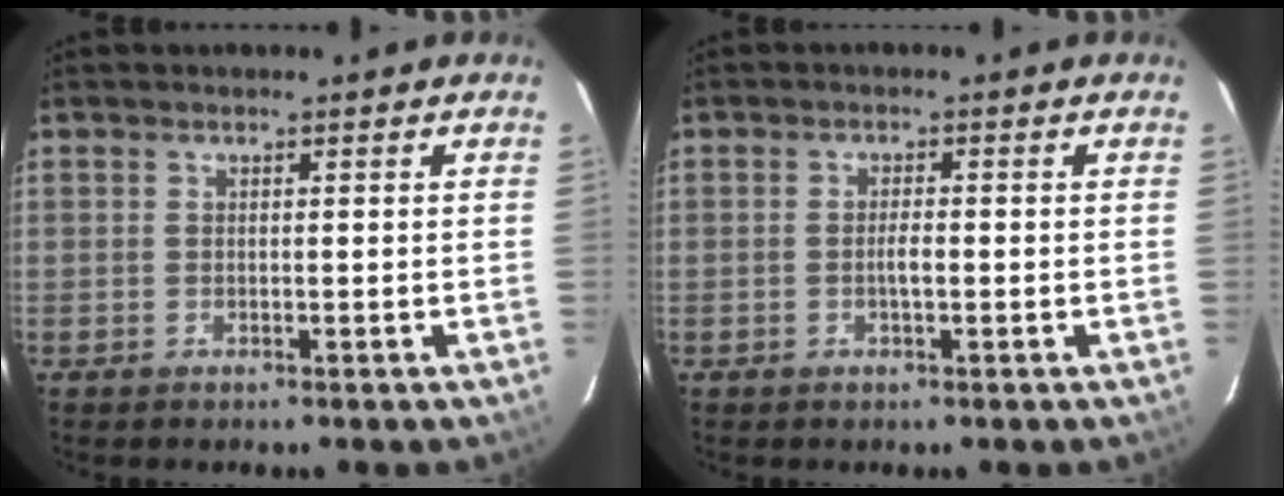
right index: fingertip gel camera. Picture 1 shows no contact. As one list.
[{"total": 2.1, "force": [-0.5, 0.5, 2.0], "torque": [-0.038, 0.002, -0.009]}]